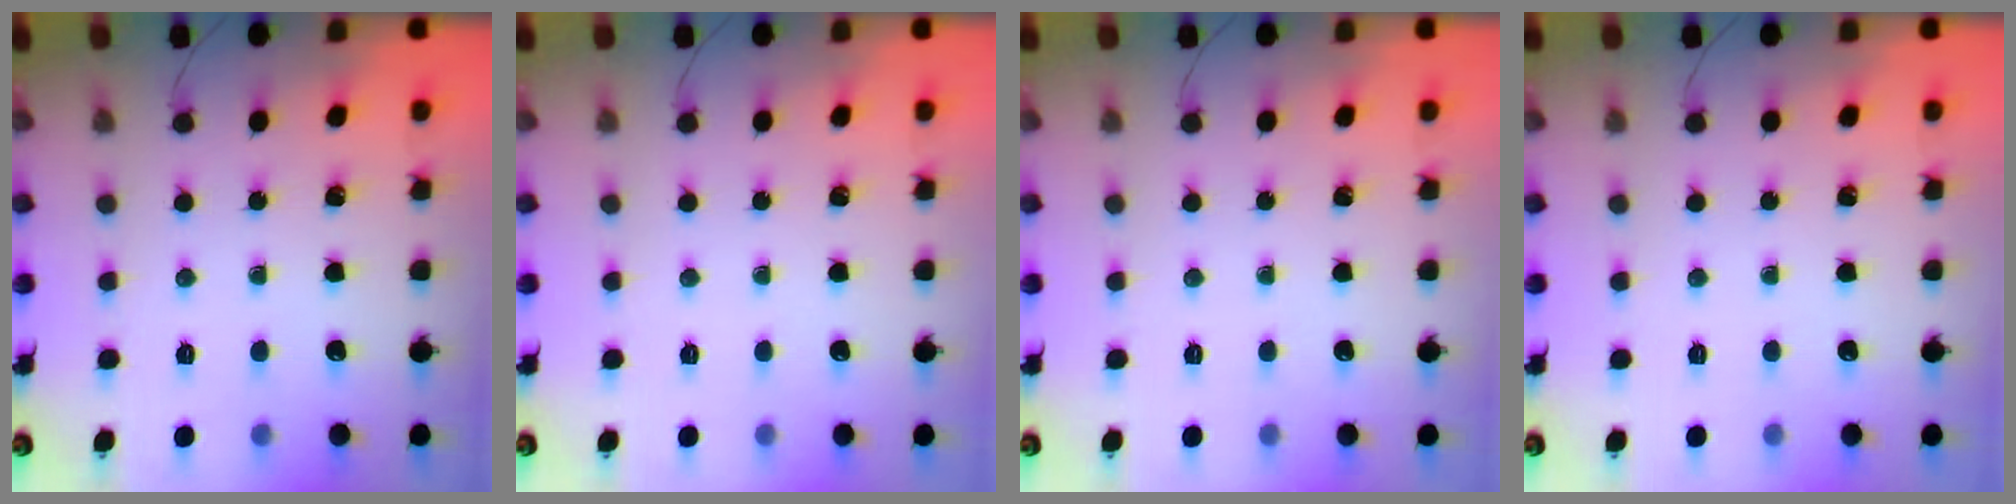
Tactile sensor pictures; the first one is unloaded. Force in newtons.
{"total": 0.0}
{"total": 0.0}
{"total": 0.0}